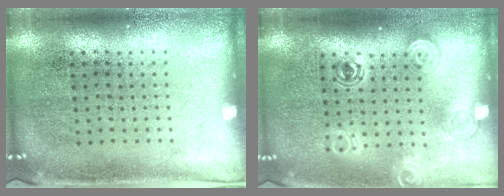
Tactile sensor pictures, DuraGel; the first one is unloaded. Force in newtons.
{"total": 1.4, "press": 1.2, "slide": 0.8}